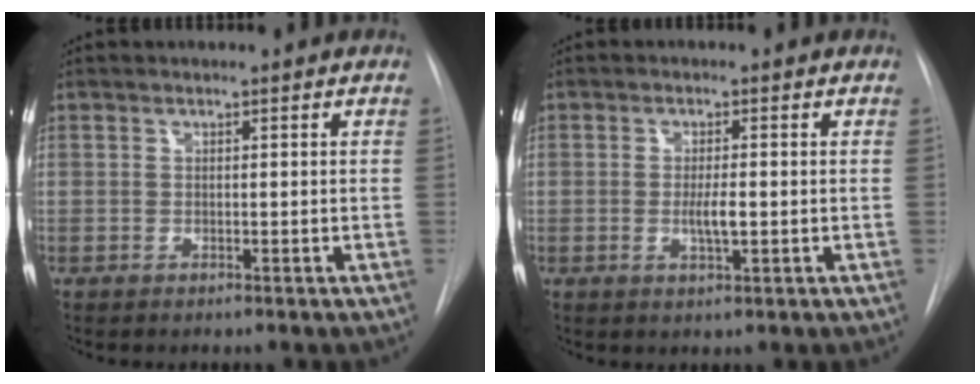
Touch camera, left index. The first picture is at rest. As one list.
[{"total": 2.9, "force": [-1.2, 0.5, 2.7], "torque": [-0.050, -0.009, -0.018]}]